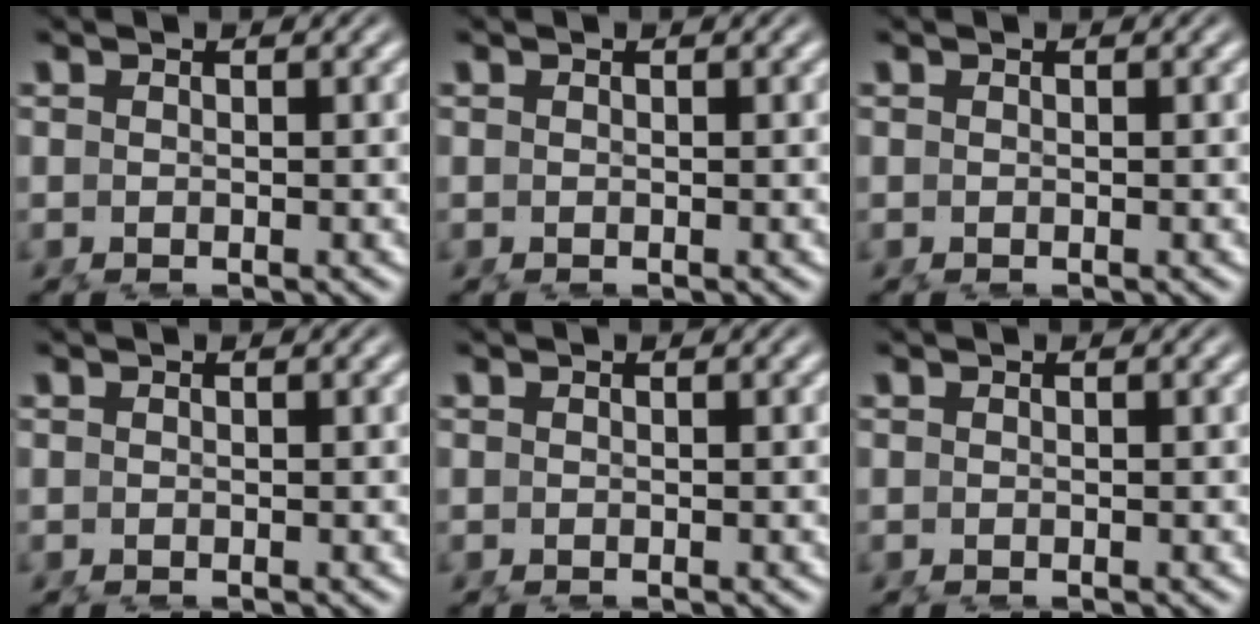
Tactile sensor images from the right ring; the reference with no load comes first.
{"total": 0.0}
{"total": 0.0}
{"total": 0.0}
{"total": 0.0}
{"total": 0.0}